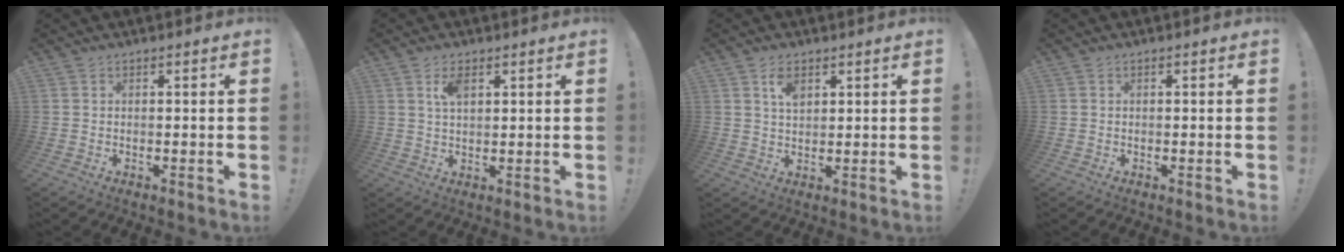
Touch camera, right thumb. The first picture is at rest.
{"total": 4.3, "force": [2.1, 2.1, 3.1], "torque": [-0.048, -0.004, 0.033]}
{"total": 4.6, "force": [2.2, 2.5, 3.2], "torque": [-0.039, -0.013, 0.034]}
{"total": 0.6, "force": [-0.6, 0.1, 0.2], "torque": [-0.002, -0.001, -0.010]}